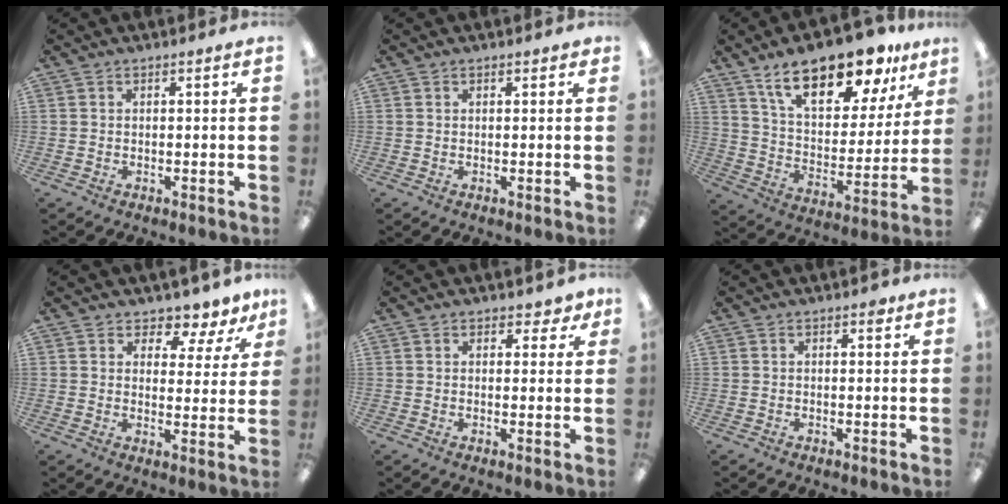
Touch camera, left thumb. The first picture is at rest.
{"total": 0.8, "force": [0.5, 0.4, 0.3], "torque": [0.001, -0.002, 0.007]}
{"total": 21.3, "force": [15.0, 8.5, 12.4], "torque": [-0.207, -0.080, 0.256]}
{"total": 5.7, "force": [4.9, 2.3, 2.0], "torque": [-0.022, -0.042, 0.081]}
{"total": 2.8, "force": [1.8, 1.9, 1.1], "torque": [-0.007, -0.001, 0.030]}
{"total": 1.3, "force": [0.7, 0.7, 0.8], "torque": [-0.002, -0.004, 0.008]}